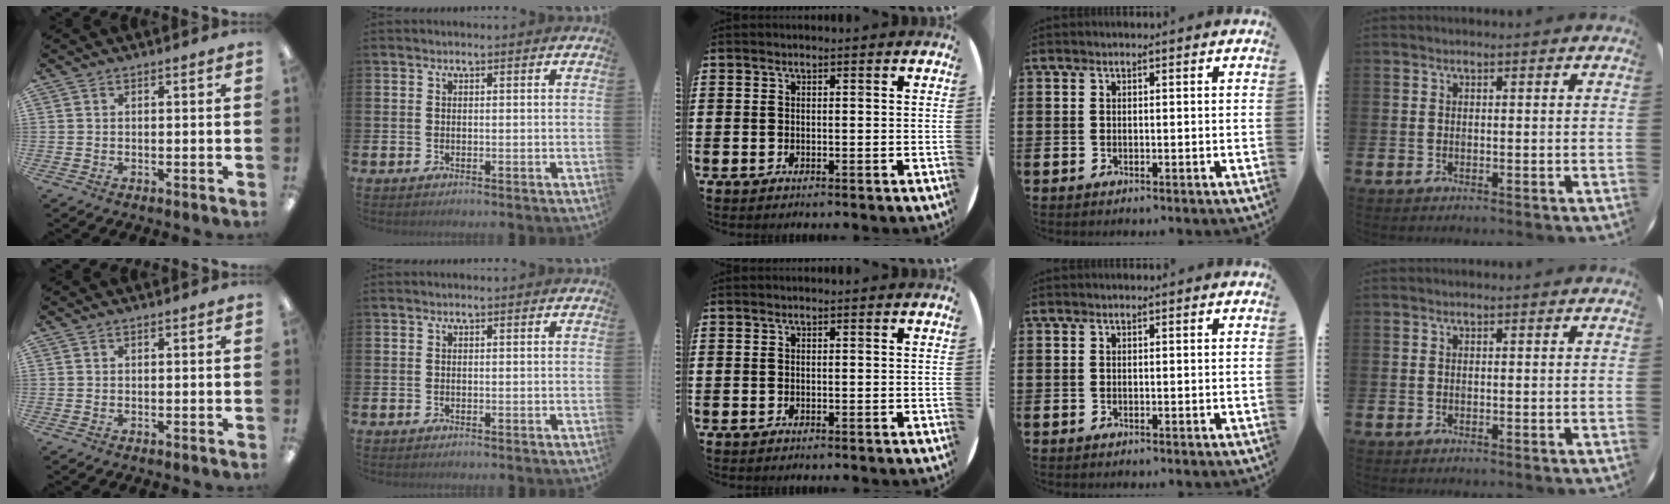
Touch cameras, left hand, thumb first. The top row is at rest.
{}